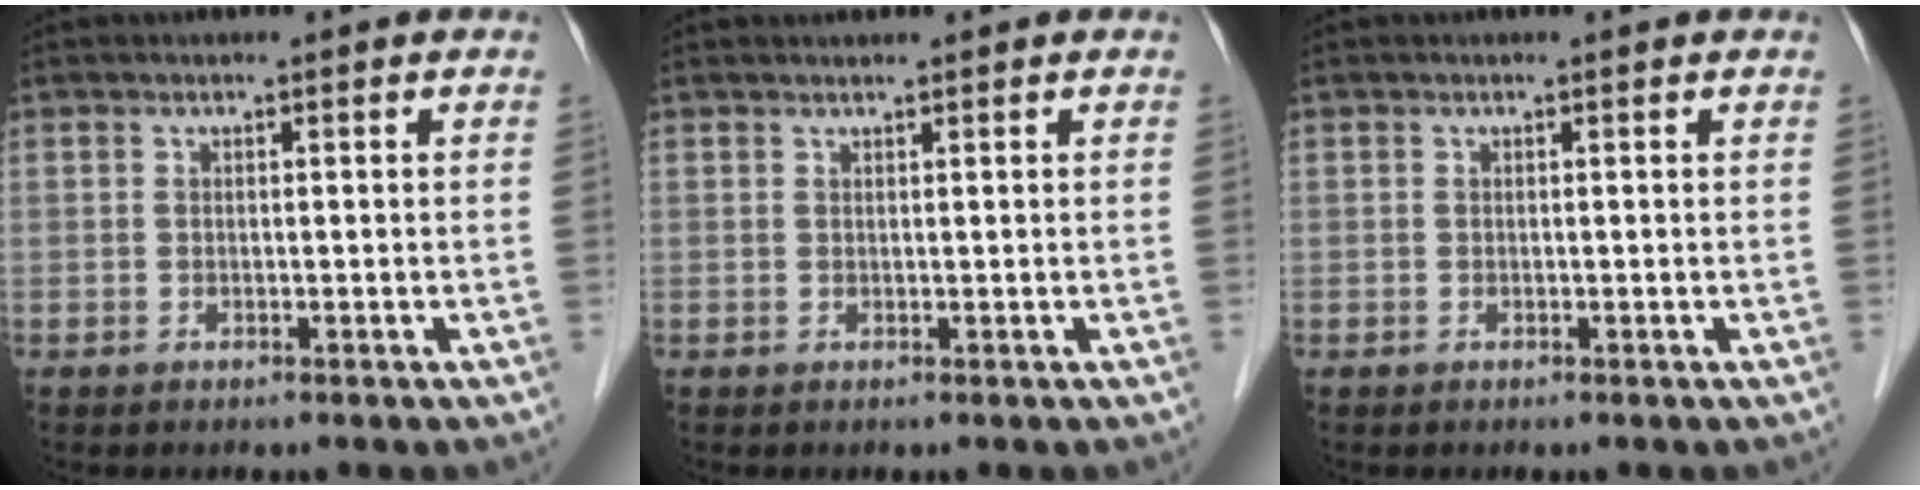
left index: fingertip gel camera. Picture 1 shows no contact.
{"total": 0.7, "force": [0.7, 0.0, 0.1], "torque": [-0.007, 0.007, 0.015]}
{"total": 0.0}